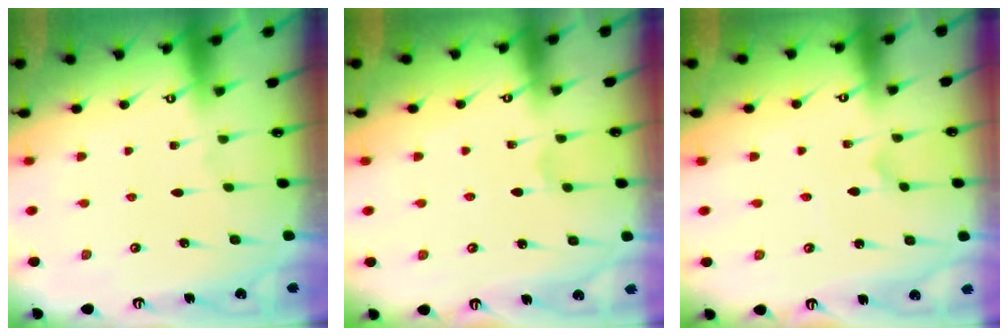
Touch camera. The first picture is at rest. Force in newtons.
{"total": 2.0, "press": 2.0, "slide": 0.2}
{"total": 1.3, "press": 1.3, "slide": 0.2}